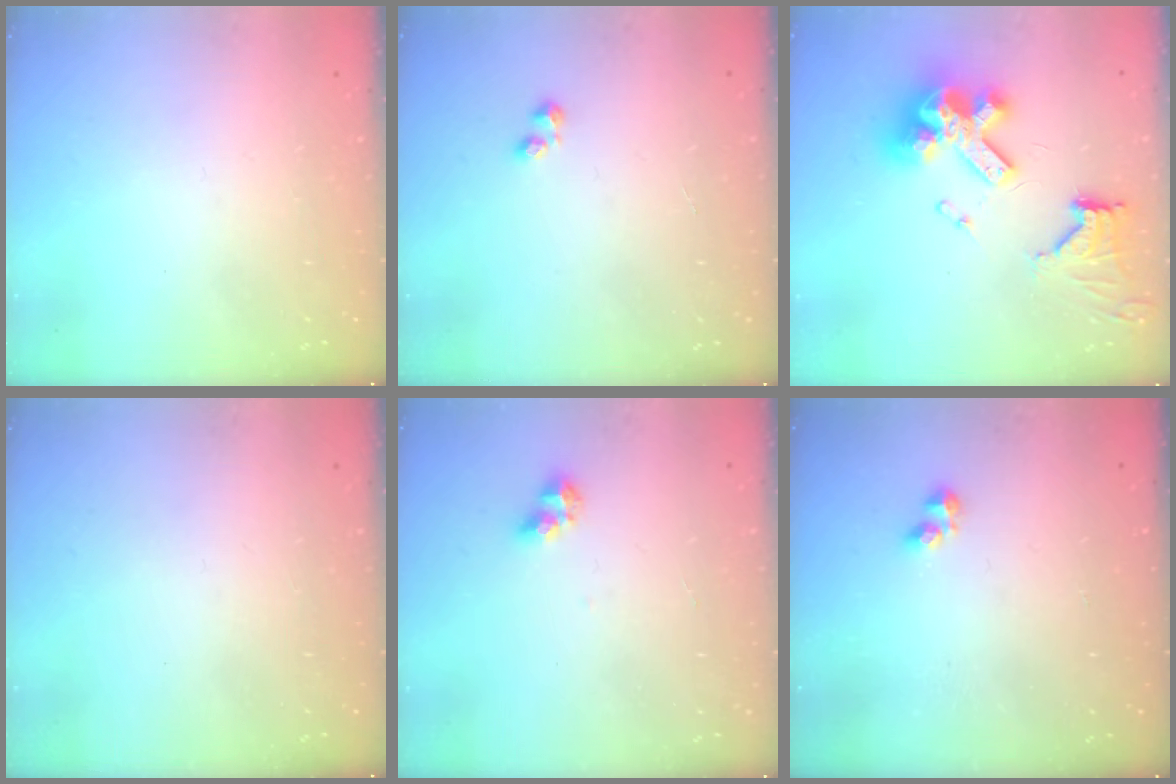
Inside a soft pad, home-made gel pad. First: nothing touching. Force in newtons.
{"total": 1.9, "press": 1.8, "slide": 0.5}
{"total": 17.4, "press": 17.3, "slide": 1.8}
{"total": 0.0}
{"total": 5.0, "press": 4.9, "slide": 0.9}
{"total": 2.3, "press": 2.3, "slide": 0.5}